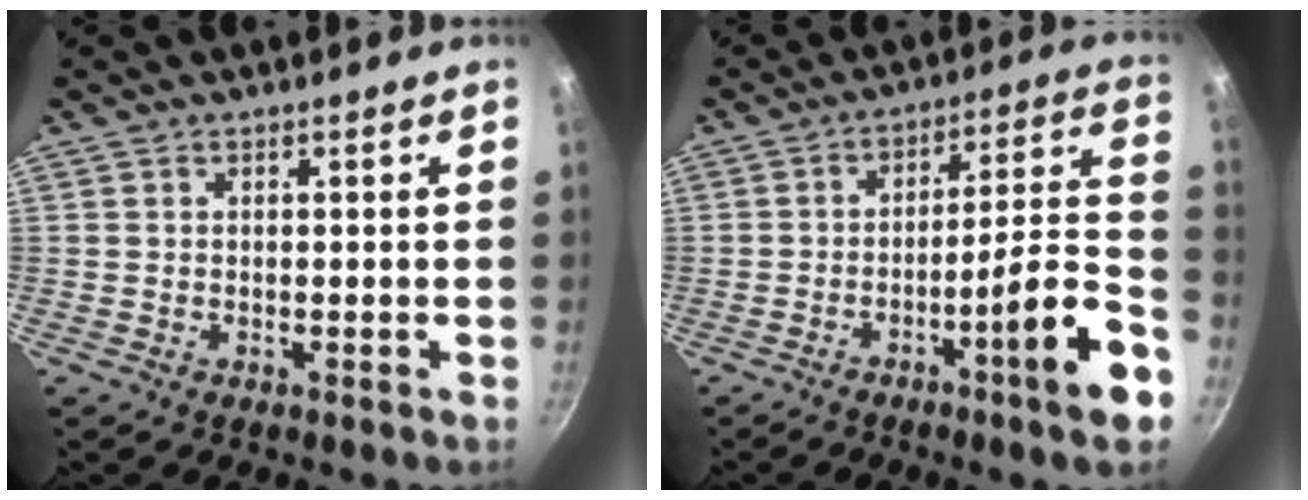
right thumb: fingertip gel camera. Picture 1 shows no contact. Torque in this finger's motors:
{"motor_torque": [2.62, 2.39, 2.23, -0.52, 0.15]}